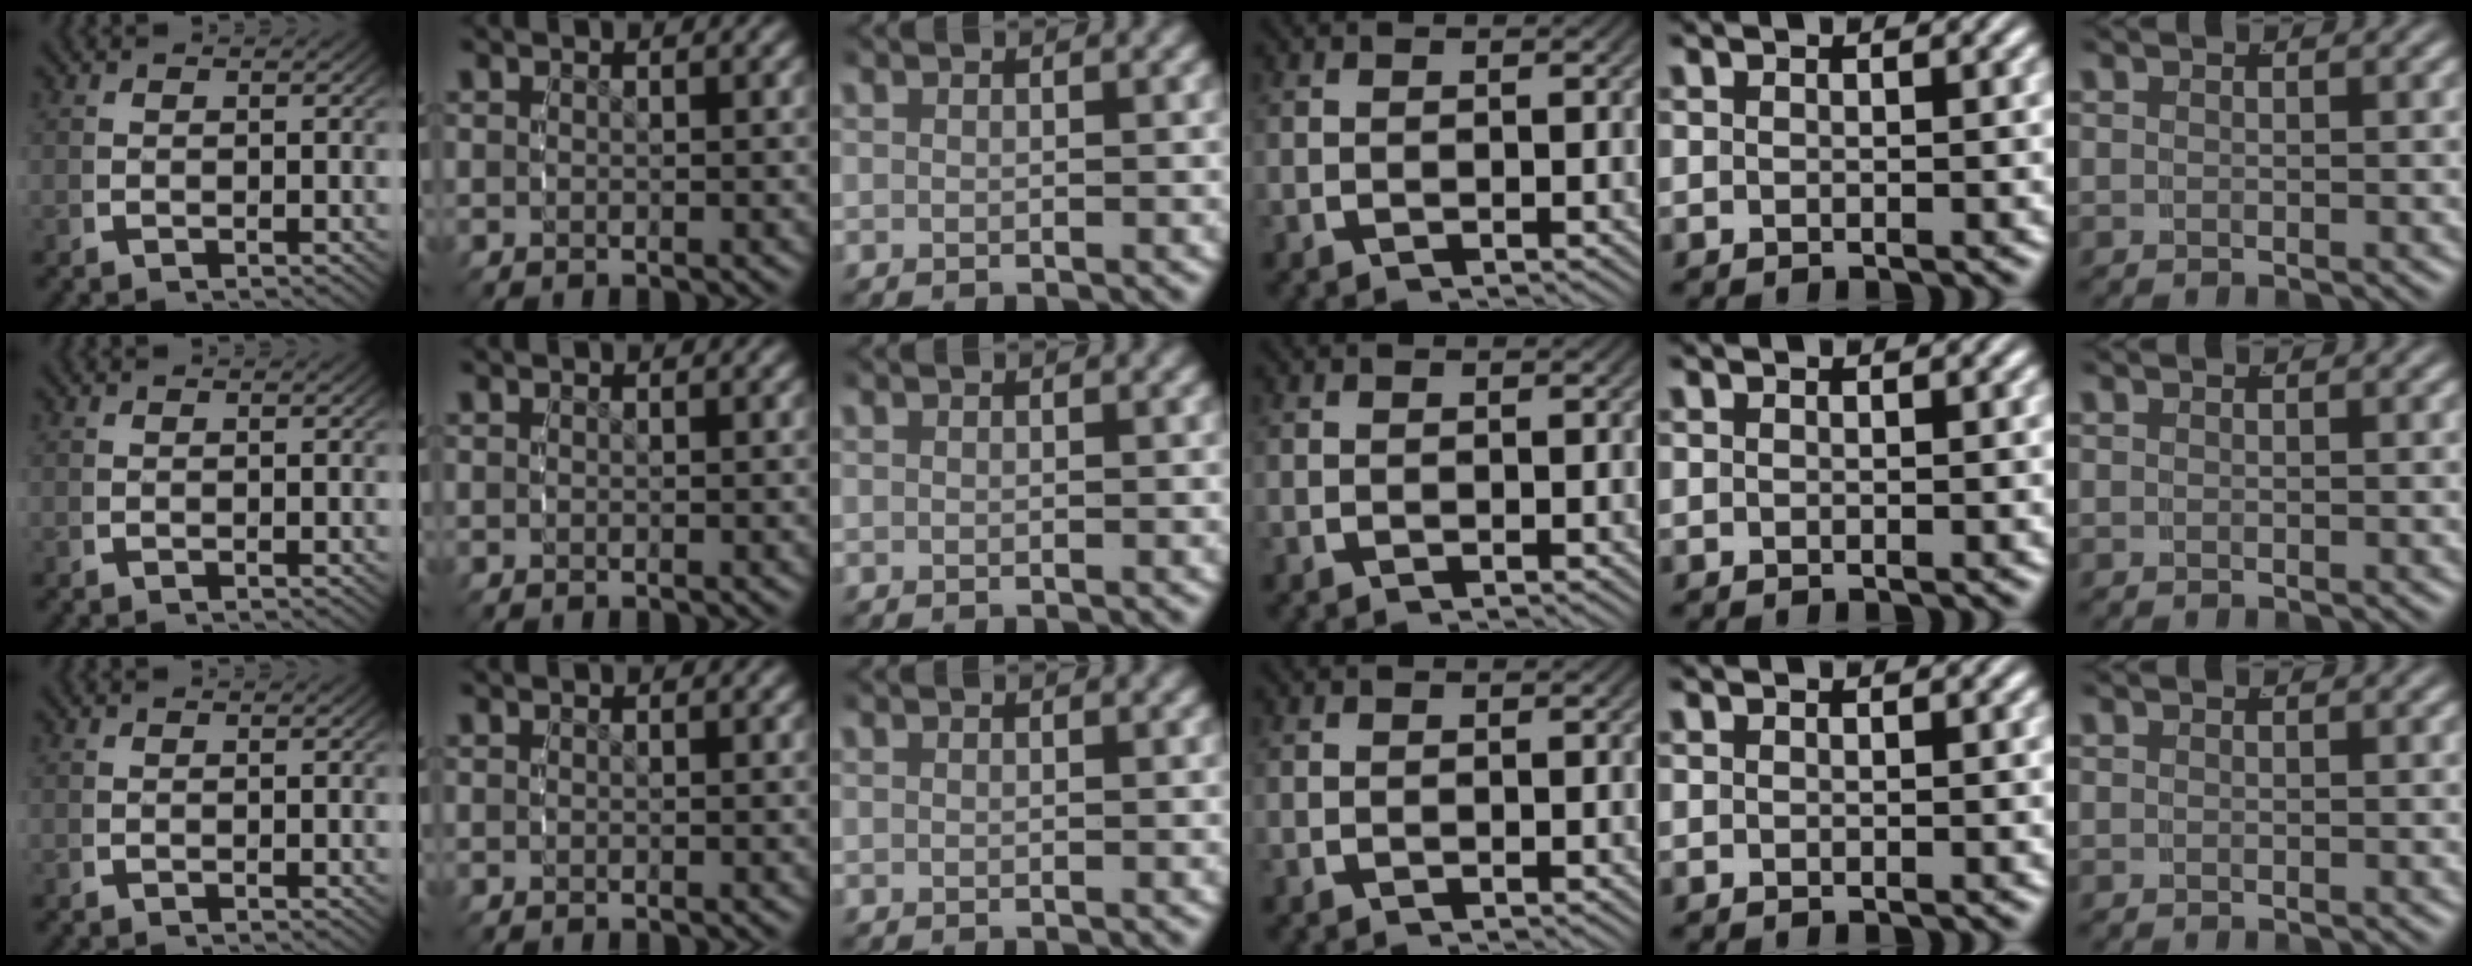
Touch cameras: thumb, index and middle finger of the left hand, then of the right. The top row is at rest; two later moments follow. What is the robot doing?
{"motion": "reach", "object": "toothpaste"}